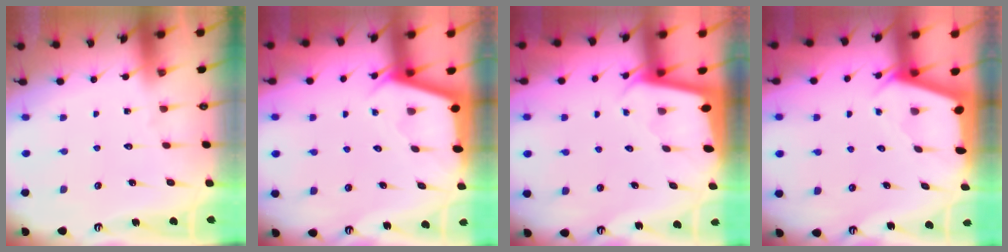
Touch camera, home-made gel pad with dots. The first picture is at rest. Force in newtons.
{"total": 2.7, "press": 2.7, "slide": 0.1}
{"total": 1.9, "press": 1.9, "slide": 0.1}
{"total": 2.4, "press": 2.4, "slide": 0.3}